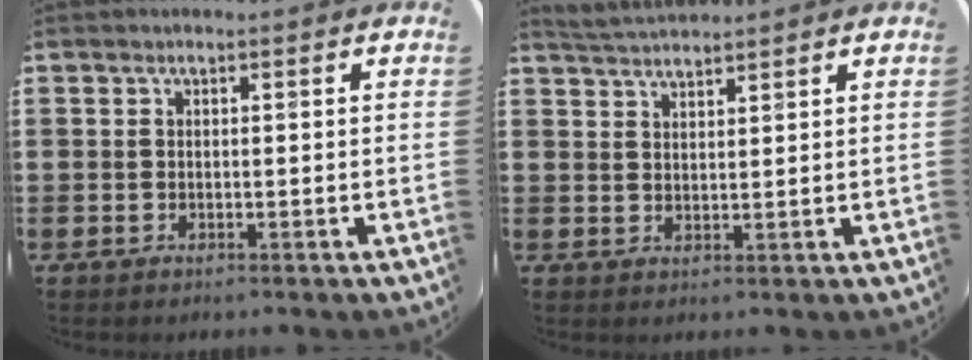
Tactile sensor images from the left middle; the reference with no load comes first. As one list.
[{"total": 3.3, "force": [3.2, 0.2, 0.4], "torque": [-0.015, -0.005, 0.061]}]